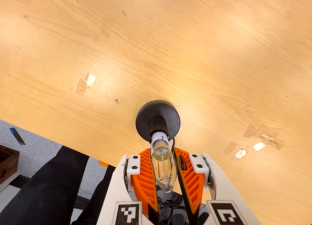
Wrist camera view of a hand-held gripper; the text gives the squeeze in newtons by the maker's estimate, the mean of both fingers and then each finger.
{"total": 13.9, "left": 14.7, "right": 13.1}